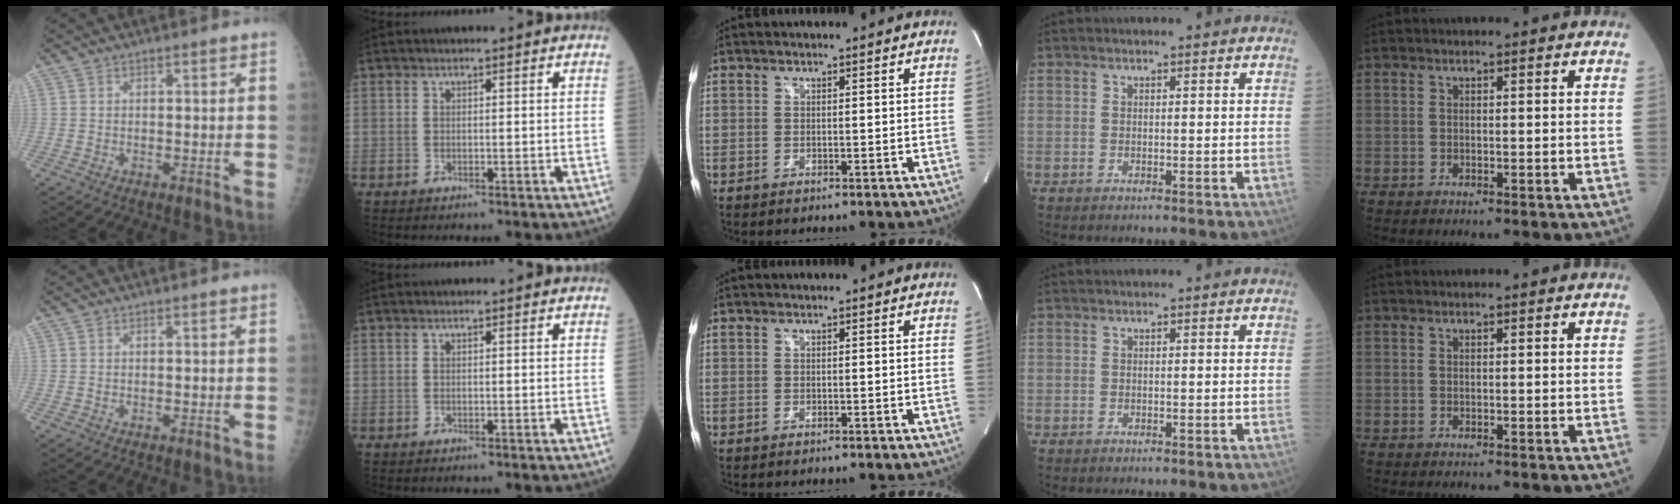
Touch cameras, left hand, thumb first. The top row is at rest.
{}